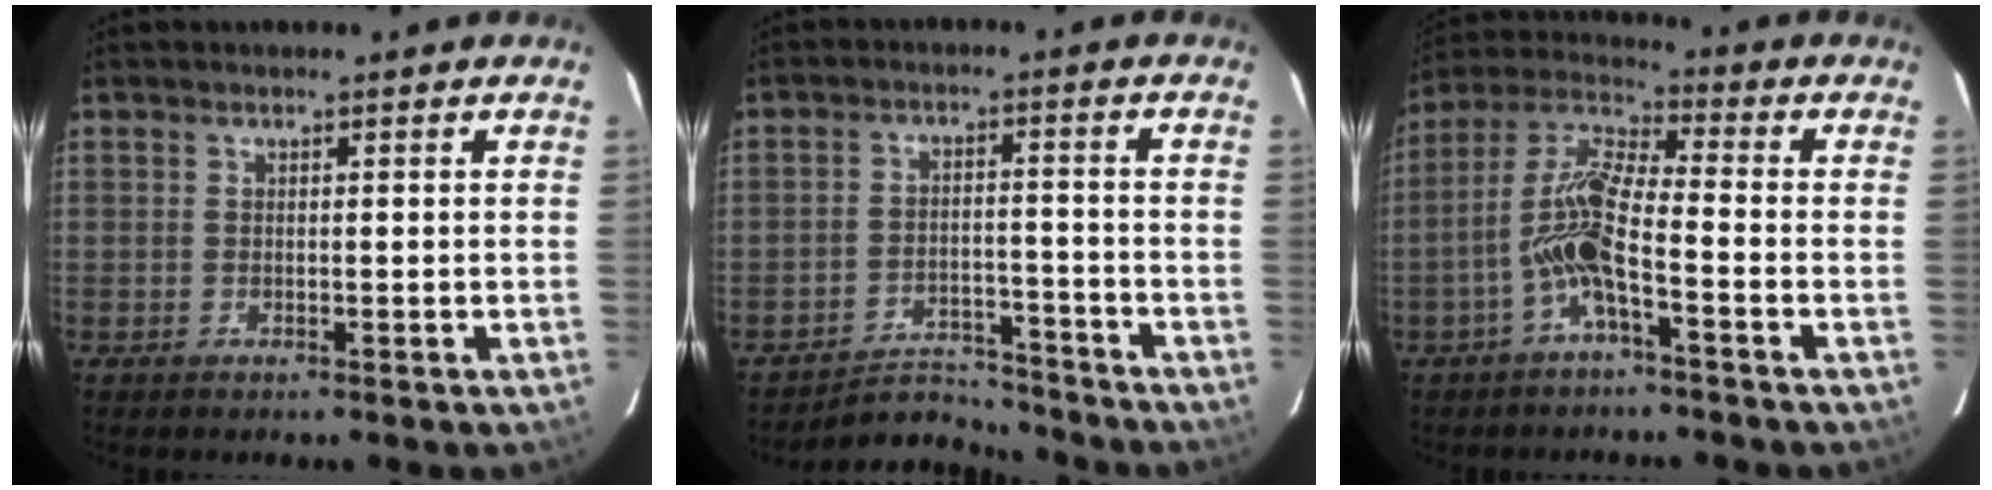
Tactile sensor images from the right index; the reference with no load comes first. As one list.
[{"total": 6.5, "force": [-6.2, 1.3, -1.1], "torque": [0.021, 0.020, -0.100]}, {"total": 9.5, "force": [-3.4, 1.1, 8.8], "torque": [-0.191, 0.018, -0.071]}]